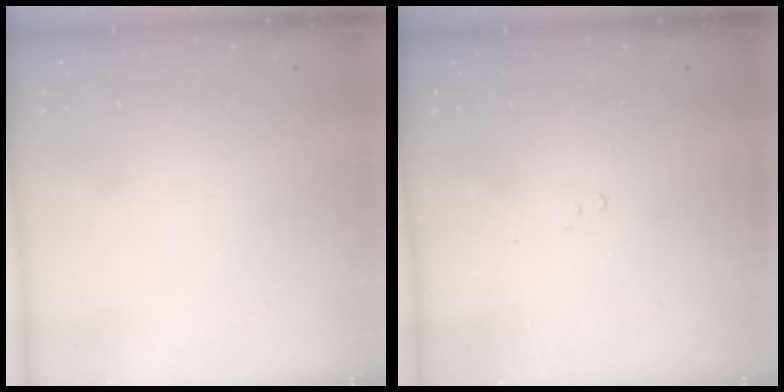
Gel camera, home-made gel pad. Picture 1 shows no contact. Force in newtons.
{"total": 7.4, "press": 7.3, "slide": 1.0}